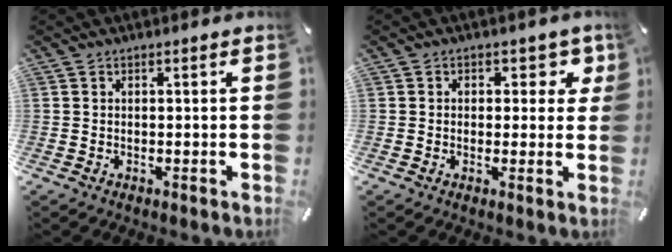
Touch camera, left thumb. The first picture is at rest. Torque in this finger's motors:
{"motor_torque": [0.07, -0.11, -0.10, 0.25, -0.02]}